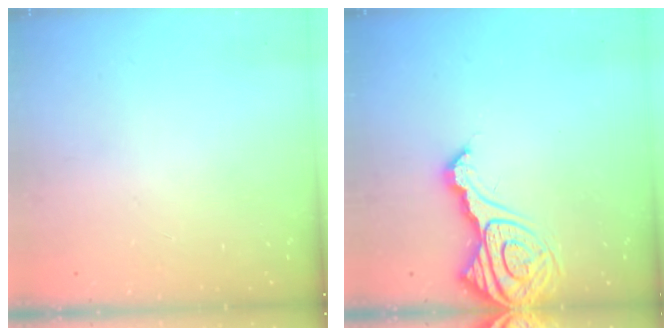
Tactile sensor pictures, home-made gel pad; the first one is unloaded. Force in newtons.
{"total": 16.3, "press": 16.2, "slide": 1.7}